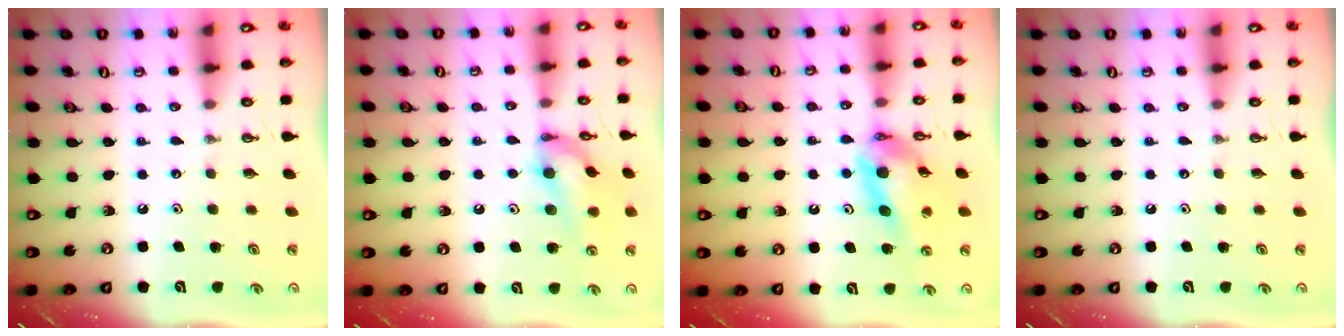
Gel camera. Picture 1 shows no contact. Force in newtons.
{"total": 12.8, "press": 12.8, "slide": 0.6}
{"total": 12.1, "press": 12.0, "slide": 1.4}
{"total": 0.0}